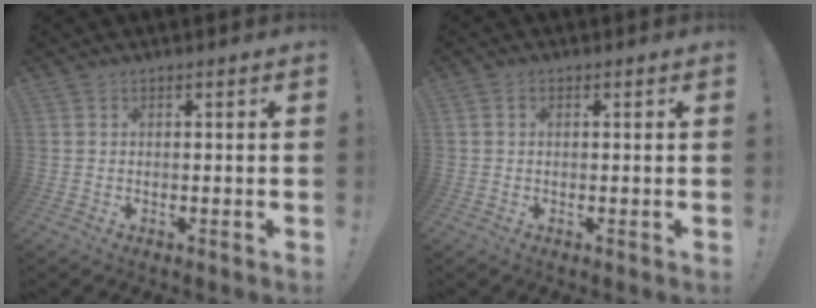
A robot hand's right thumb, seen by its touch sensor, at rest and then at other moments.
{"total": 1.0, "force": [0.3, 0.8, 0.6], "torque": [-0.008, 0.002, 0.004]}